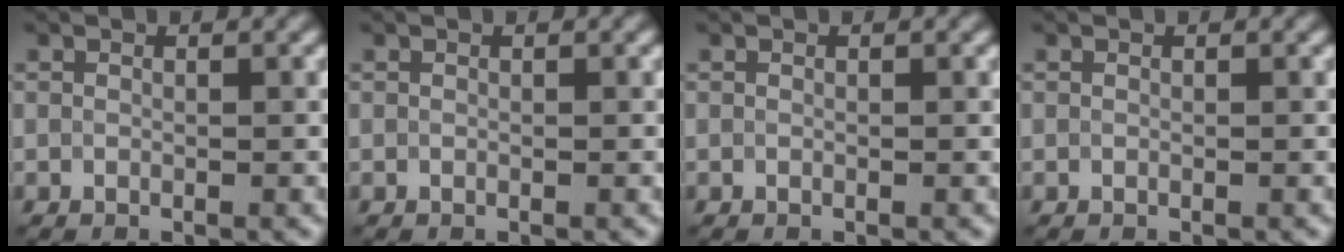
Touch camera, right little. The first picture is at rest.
{"total": 0.0}
{"total": 0.0}
{"total": 0.0}